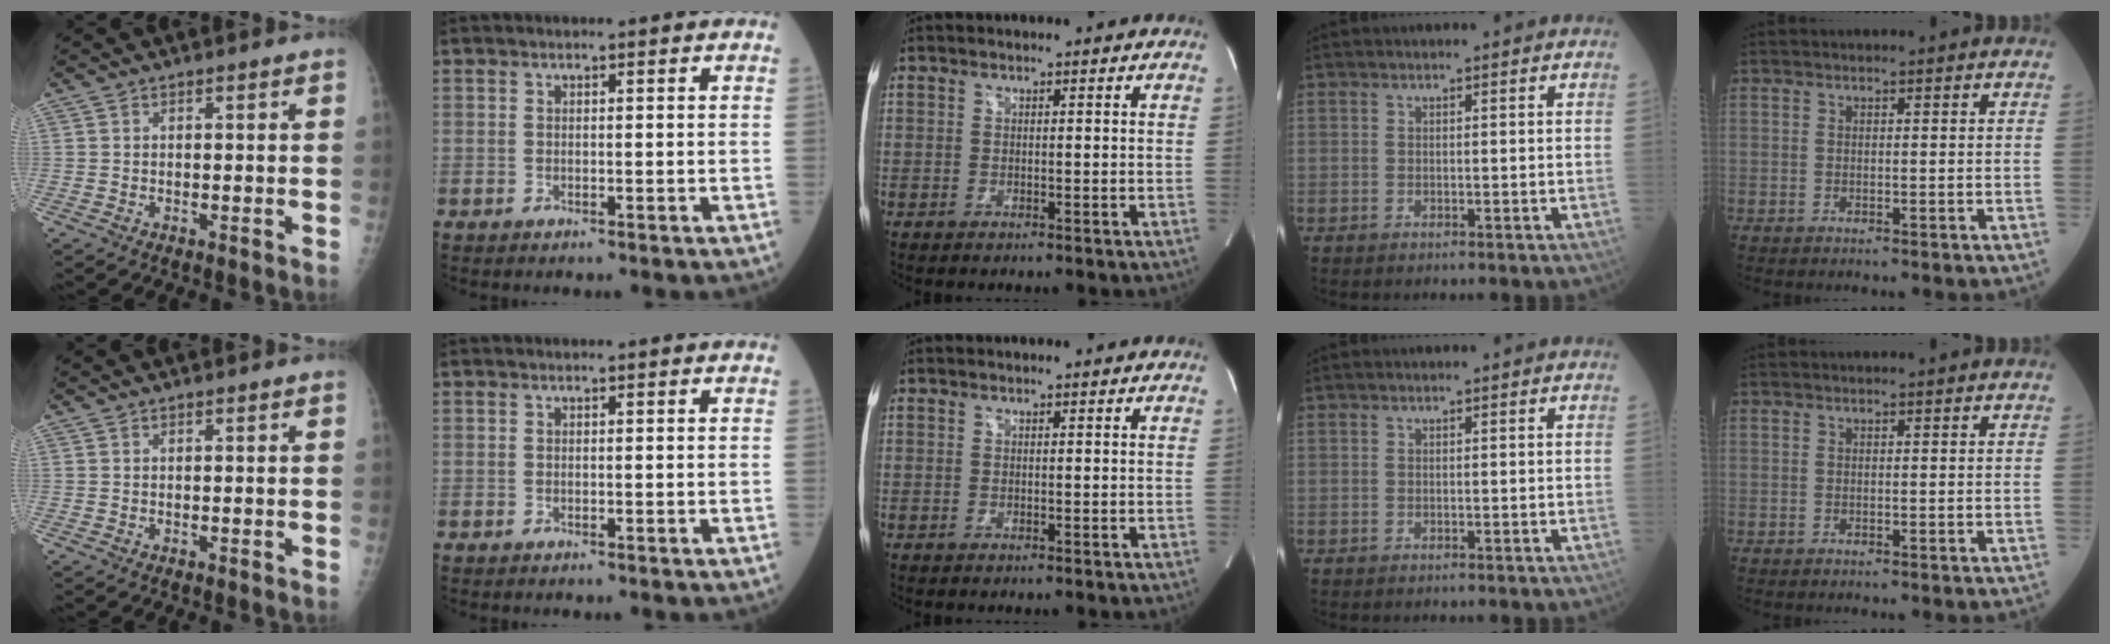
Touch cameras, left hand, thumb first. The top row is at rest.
{}